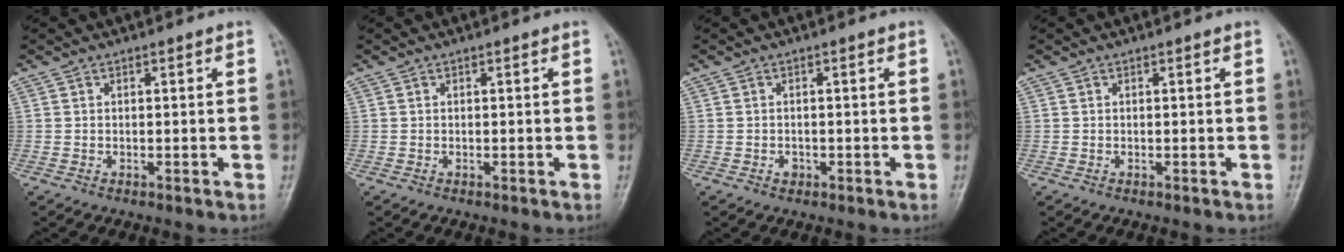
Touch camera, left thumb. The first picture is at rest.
{"total": 0.0}
{"total": 1.1, "force": [-0.5, 0.9, 0.4], "torque": [-0.002, 0.003, -0.007]}
{"total": 0.0}